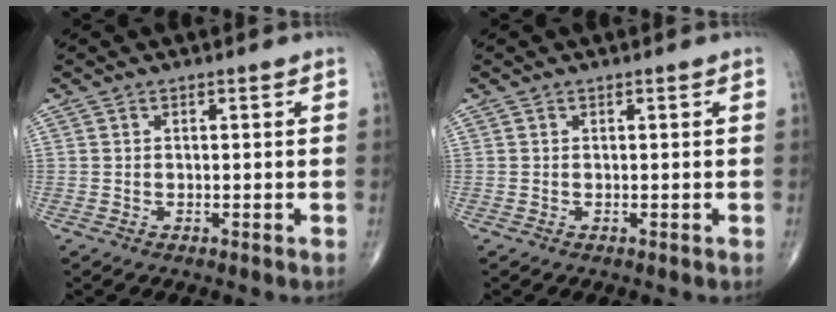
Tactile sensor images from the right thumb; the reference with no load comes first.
{"total": 0.0}